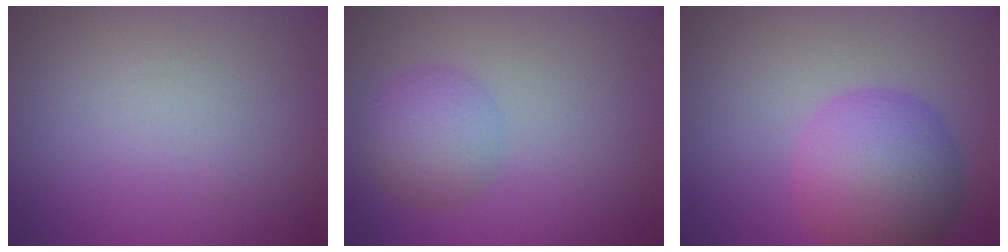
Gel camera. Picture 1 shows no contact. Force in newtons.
{"total": 3.7, "press": 3.7, "slide": 0.1}
{"total": 7.5, "press": 7.5, "slide": 0.1}